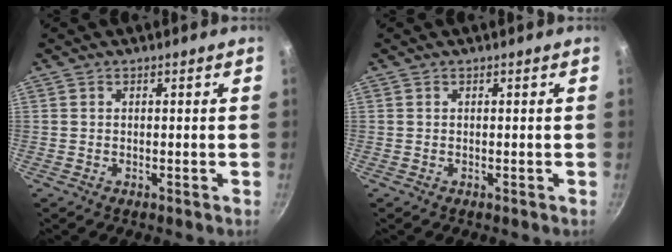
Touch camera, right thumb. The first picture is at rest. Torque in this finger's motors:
{"motor_torque": [-0.01, -0.01, 0.00, 0.00, 0.00]}